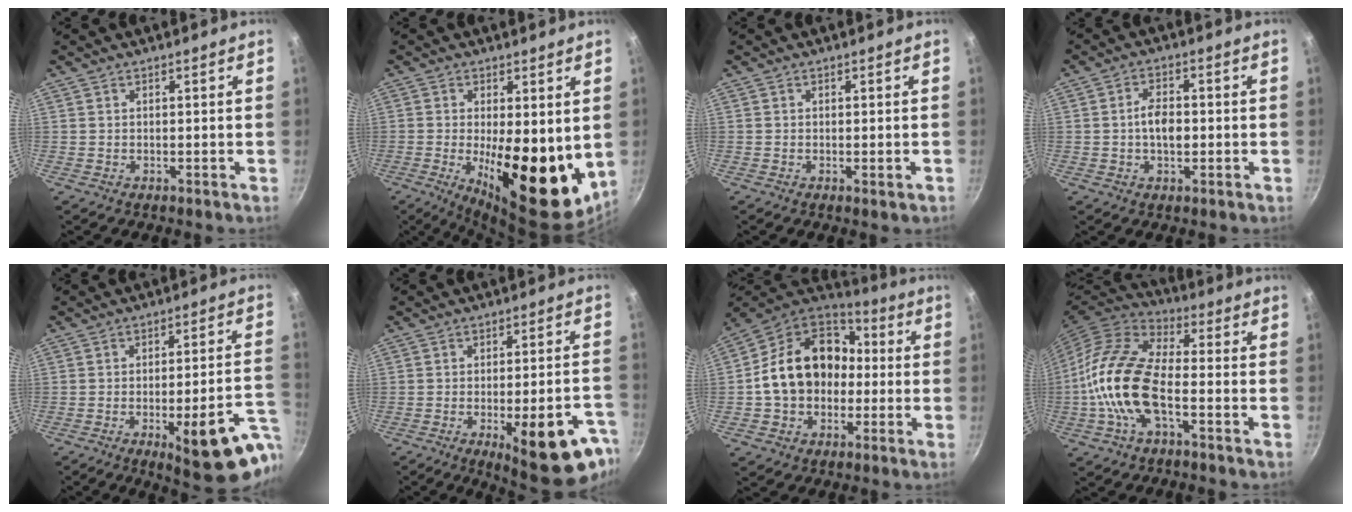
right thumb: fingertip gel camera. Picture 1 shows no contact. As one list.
[{"total": 18.1, "force": [-1.5, 7.2, 16.6], "torque": [-0.215, -0.028, -0.012]}, {"total": 1.0, "force": [-0.4, 0.1, 0.8], "torque": [-0.013, -0.003, -0.008]}, {"total": 5.3, "force": [-0.5, 3.1, 4.3], "torque": [-0.065, 0.012, -0.012]}, {"total": 17.7, "force": [-7.0, 4.9, 15.5], "torque": [-0.167, 0.028, -0.086]}, {"total": 18.8, "force": [-8.7, 6.1, 15.5], "torque": [-0.149, 0.021, -0.107]}, {"total": 19.3, "force": [-0.5, 15.3, 11.7], "torque": [-0.180, 0.053, -0.014]}, {"total": 16.1, "force": [-4.1, 7.6, 13.6], "torque": [-0.257, 0.034, -0.095]}]